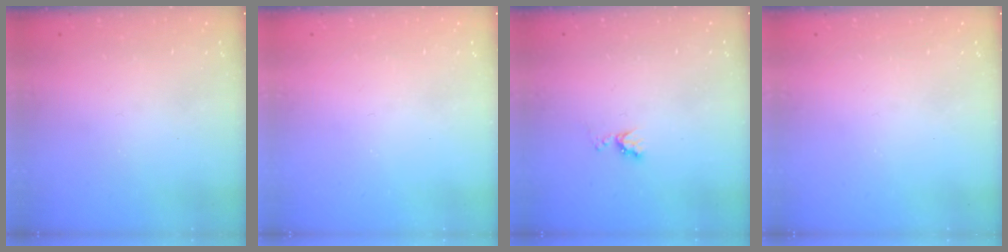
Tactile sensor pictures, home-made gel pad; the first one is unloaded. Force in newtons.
{"total": 0.0}
{"total": 5.1, "press": 5.1, "slide": 0.5}
{"total": 0.0}